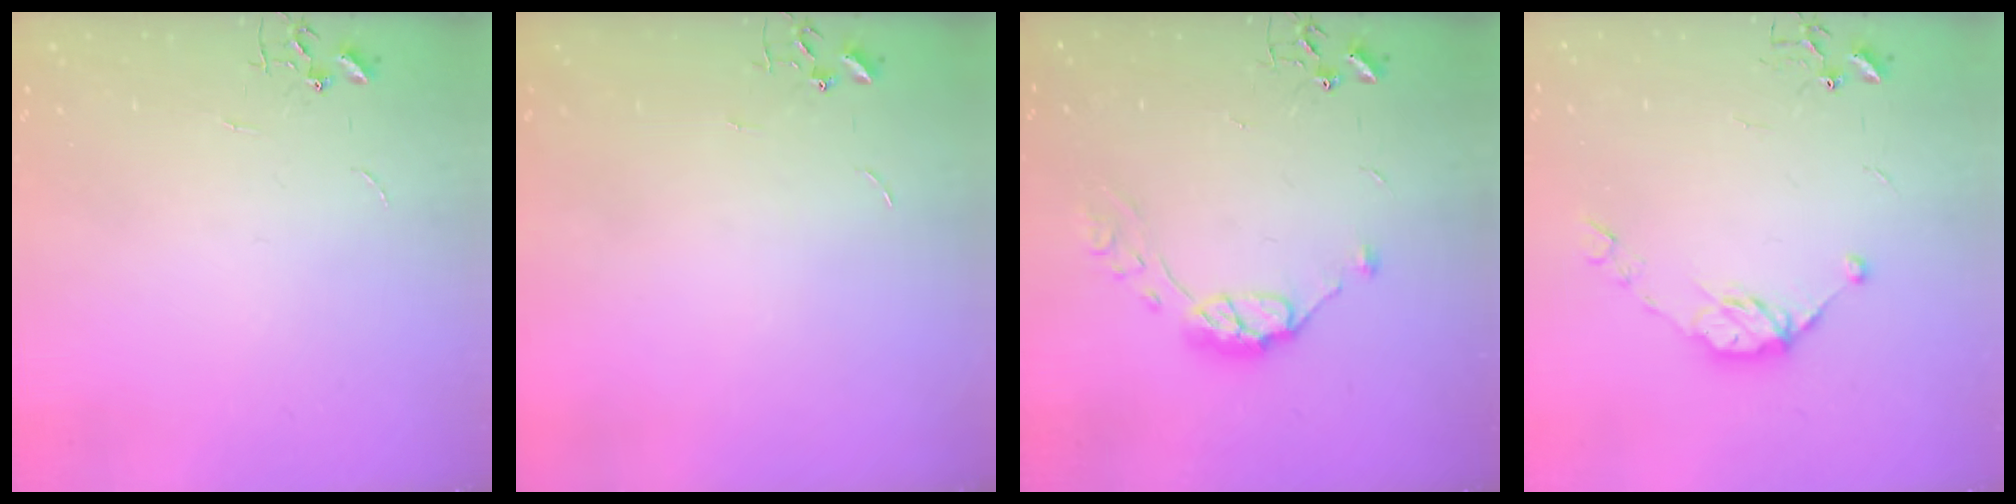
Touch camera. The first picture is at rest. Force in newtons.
{"total": 0.0}
{"total": 9.7, "press": 9.7, "slide": 0.5}
{"total": 9.5, "press": 9.5, "slide": 0.7}